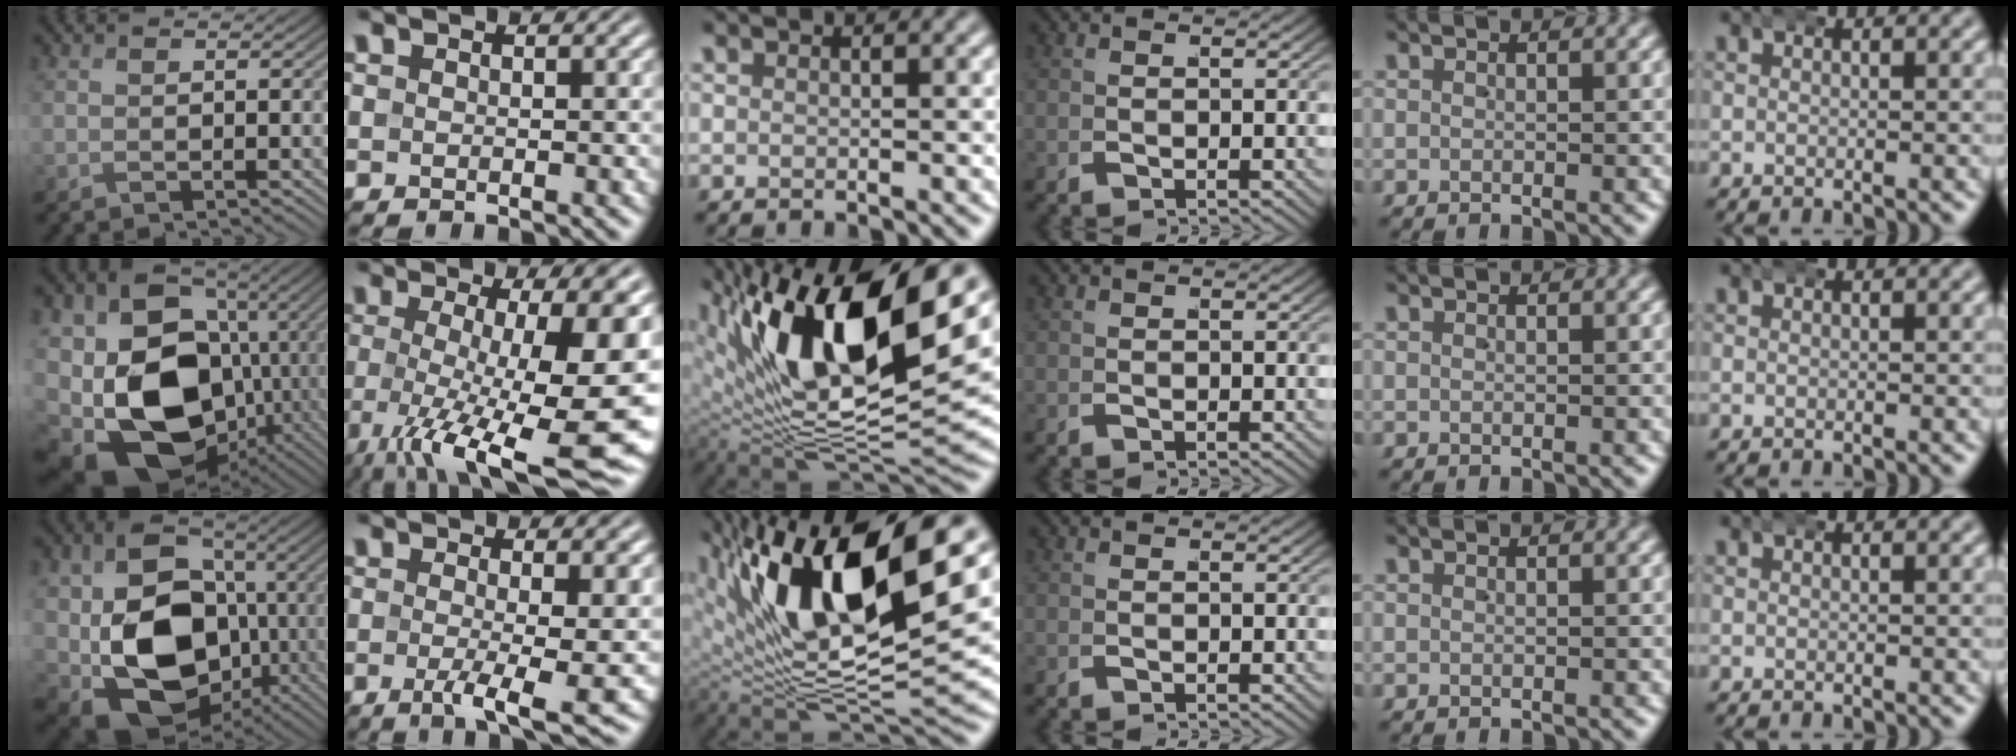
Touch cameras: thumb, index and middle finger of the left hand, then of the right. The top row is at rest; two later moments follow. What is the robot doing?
{"motion": "wrap", "object": "aluminum foil"}